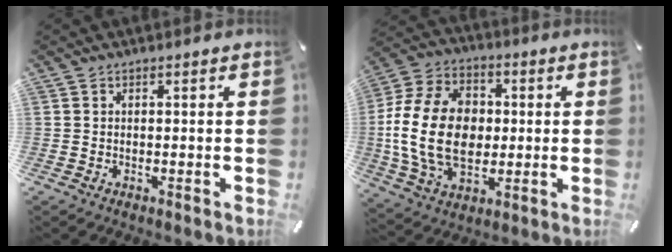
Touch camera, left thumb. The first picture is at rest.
{"total": 19.4, "force": [-0.5, 14.4, 13.0], "torque": [-0.282, 0.010, -0.013]}